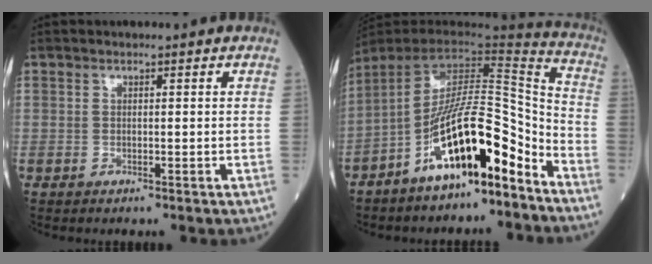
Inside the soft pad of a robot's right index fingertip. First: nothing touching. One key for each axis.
{"total": 17.3, "fx": -9.9, "fy": 3.6, "fz": 13.7, "tx": -0.236, "ty": 0.018, "tz": -0.168}